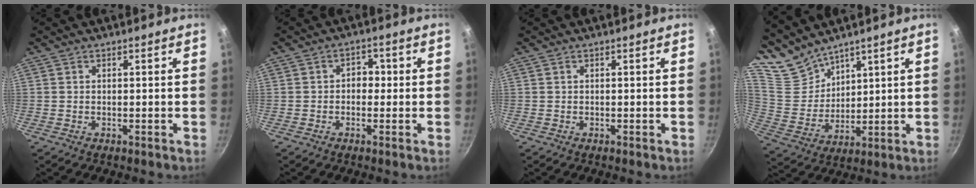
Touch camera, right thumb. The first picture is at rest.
{"total": 3.0, "force": [-0.2, 2.4, 1.8], "torque": [-0.004, 0.007, -0.009]}
{"total": 0.0}
{"total": 8.9, "force": [7.8, 3.9, 1.8], "torque": [-0.020, -0.037, 0.176]}